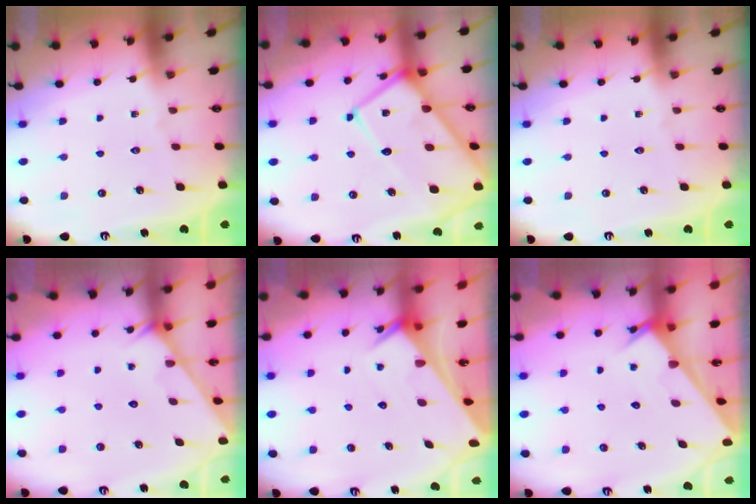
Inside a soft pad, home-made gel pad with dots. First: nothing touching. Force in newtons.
{"total": 16.1, "press": 16.1, "slide": 1.5}
{"total": 0.0}
{"total": 1.5, "press": 1.4, "slide": 0.1}
{"total": 2.5, "press": 2.5, "slide": 0.2}
{"total": 2.1, "press": 2.1, "slide": 0.2}